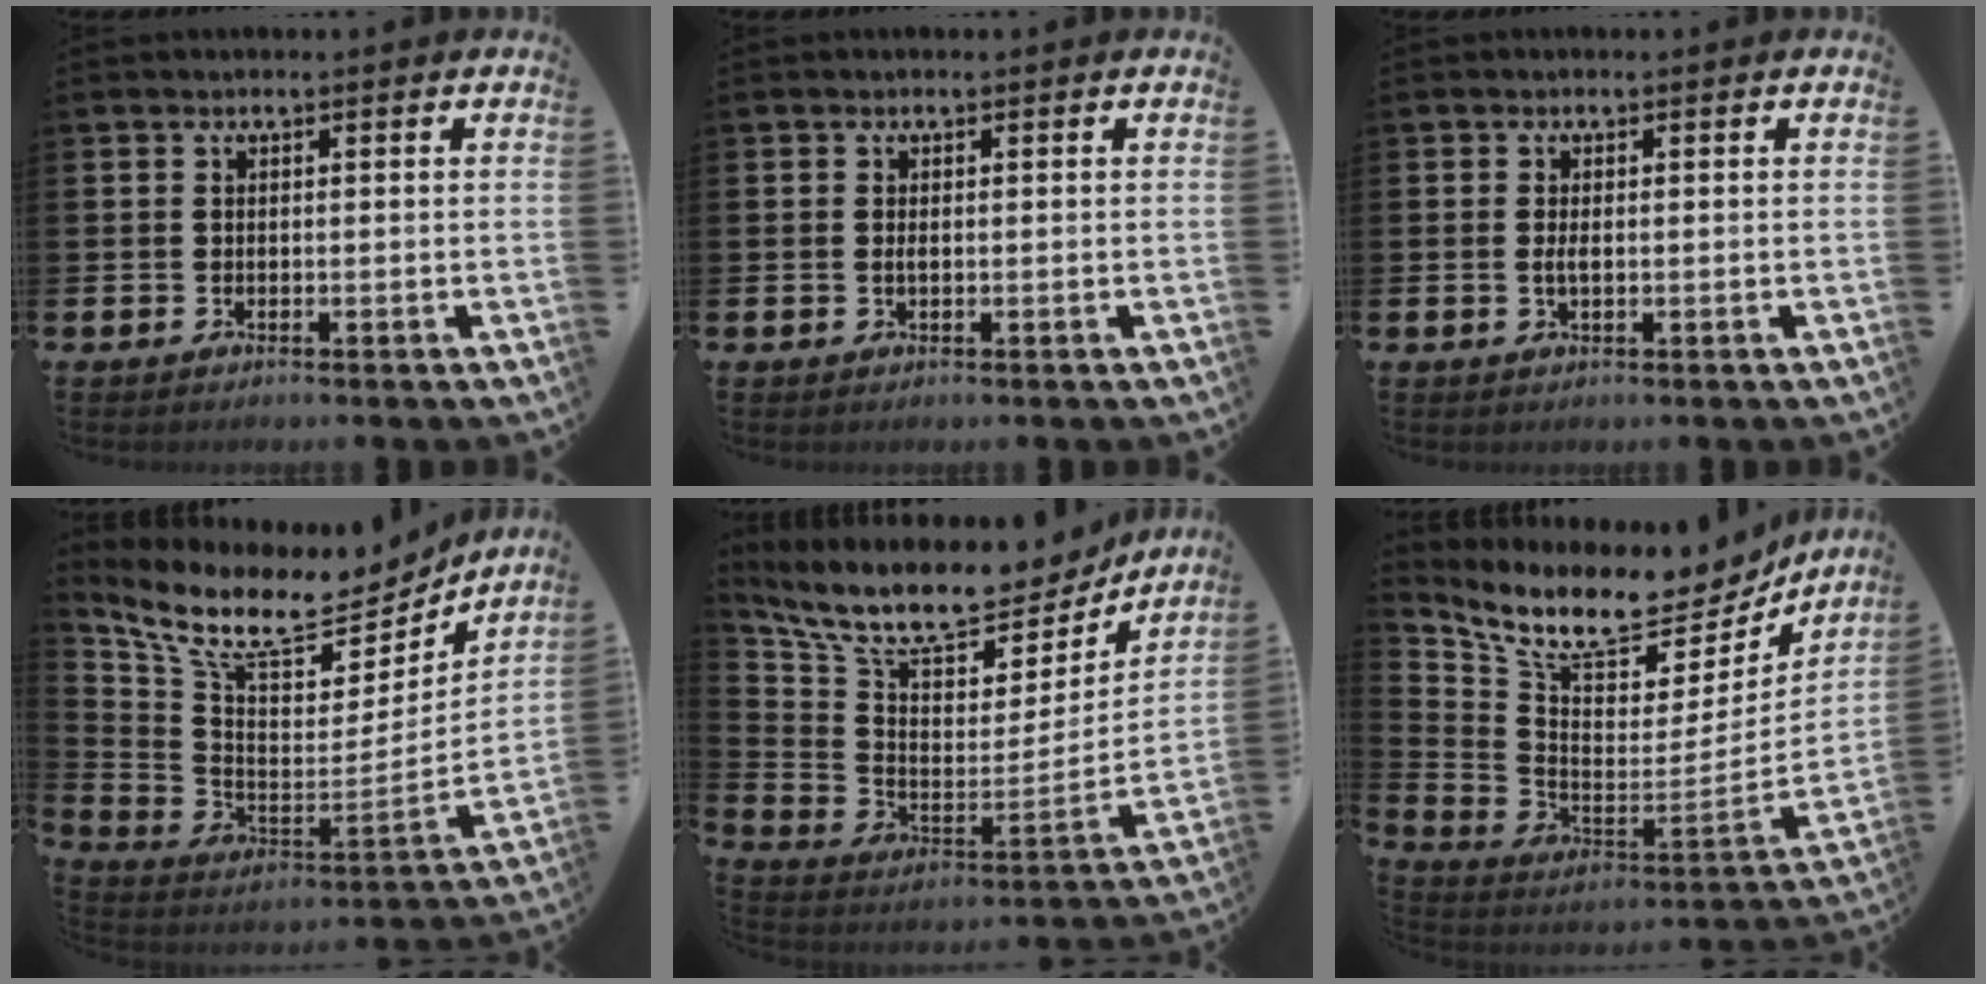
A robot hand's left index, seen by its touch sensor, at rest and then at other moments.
{"total": 0.6, "force": [0.0, 0.2, 0.6], "torque": [-0.009, 0.000, -0.001]}
{"total": 1.5, "force": [0.0, 0.6, 1.4], "torque": [-0.024, 0.001, -0.003]}
{"total": 10.0, "force": [7.9, 3.8, 4.6], "torque": [-0.126, -0.059, 0.137]}
{"total": 10.1, "force": [8.5, 3.1, 4.5], "torque": [-0.120, -0.063, 0.145]}
{"total": 9.7, "force": [8.0, 3.7, 3.9], "torque": [-0.111, -0.069, 0.137]}